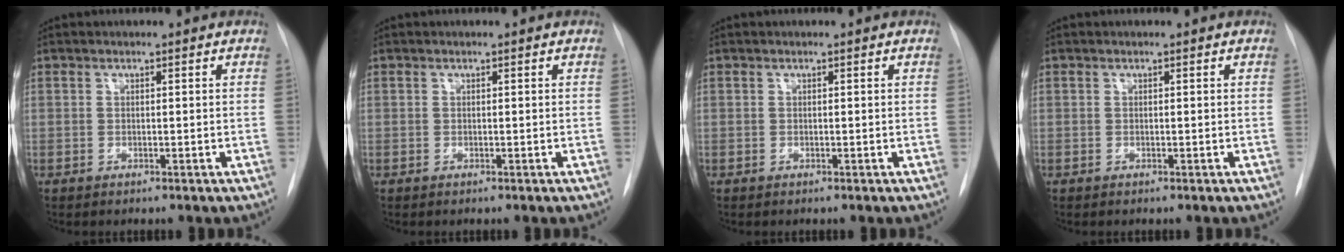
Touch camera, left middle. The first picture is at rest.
{"total": 0.0}
{"total": 0.0}
{"total": 0.0}